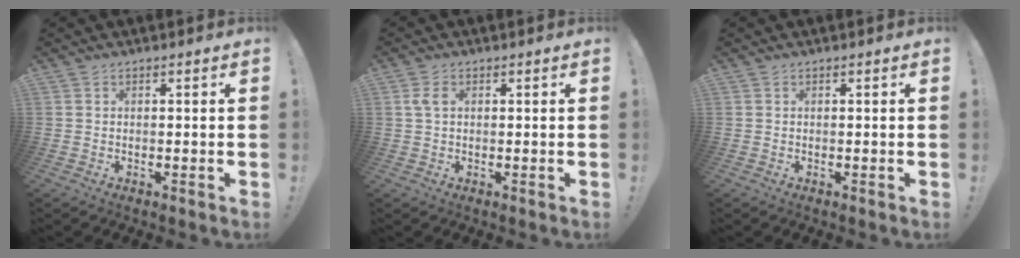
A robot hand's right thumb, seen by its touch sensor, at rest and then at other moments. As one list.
[{"total": 3.1, "force": [0.9, 2.0, 2.2], "torque": [-0.039, 0.006, 0.015]}, {"total": 0.0}]